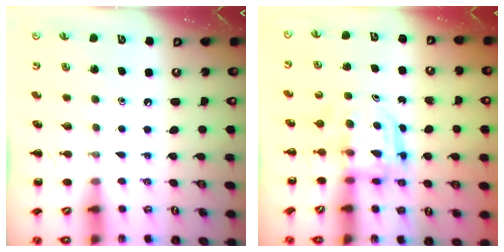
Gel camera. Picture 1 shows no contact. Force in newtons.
{"total": 3.2, "press": 3.2, "slide": 0.2}